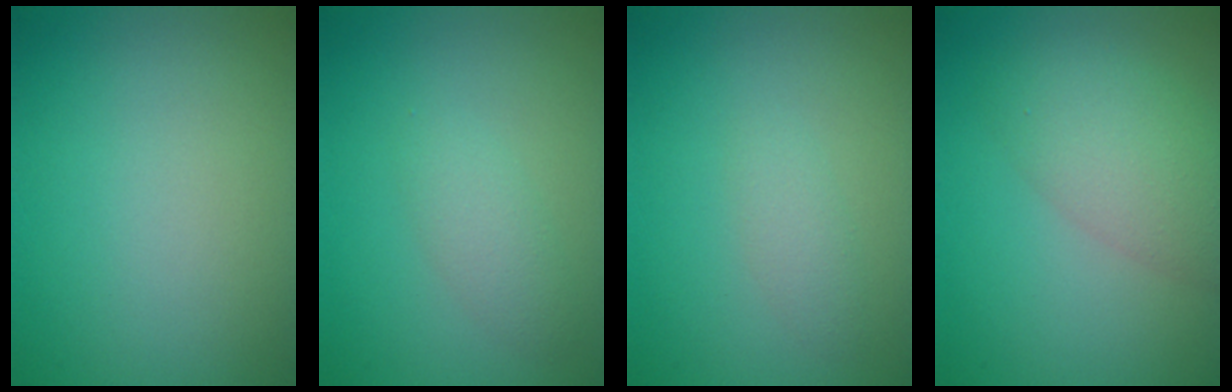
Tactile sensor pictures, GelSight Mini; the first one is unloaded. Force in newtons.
{"total": 1.7, "press": 1.7, "slide": 0.1}
{"total": 1.3, "press": 1.3, "slide": 0.1}
{"total": 4.7, "press": 4.7, "slide": 0.1}